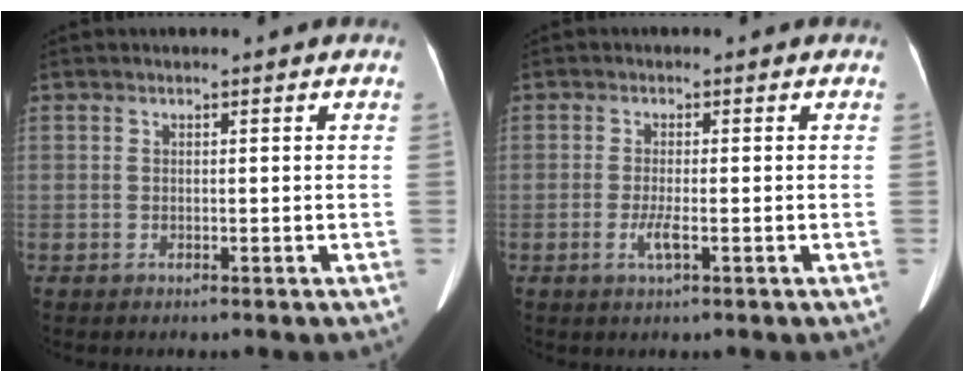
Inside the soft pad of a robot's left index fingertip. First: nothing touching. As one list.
[{"total": 2.3, "force": [-0.8, 0.2, 2.1], "torque": [-0.046, -0.004, -0.016]}]